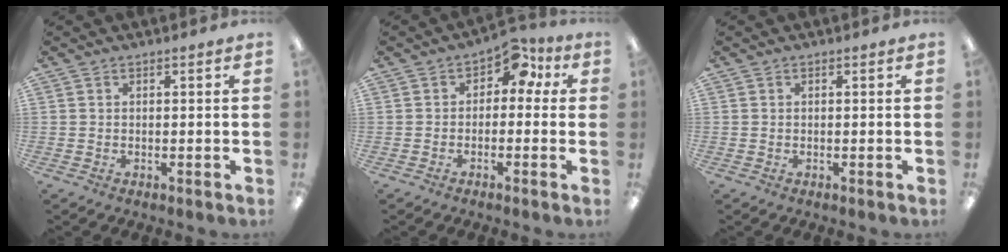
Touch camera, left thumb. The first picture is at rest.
{"total": 6.5, "force": [1.6, 4.5, 4.4], "torque": [-0.056, -0.002, 0.024]}
{"total": 0.0}